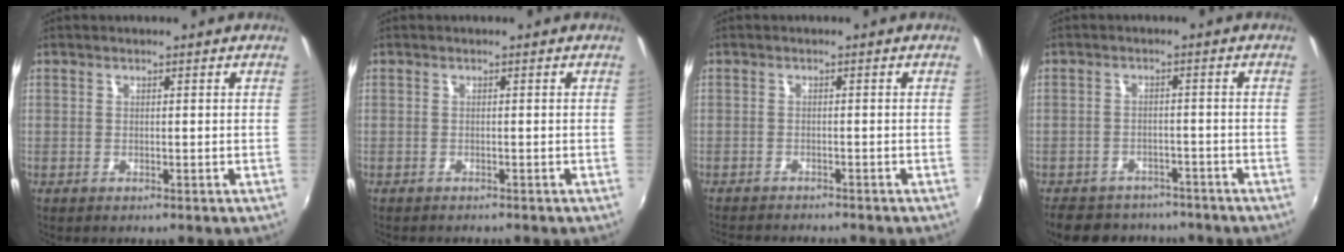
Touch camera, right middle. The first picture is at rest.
{"total": 1.2, "force": [-1.1, 0.3, 0.2], "torque": [-0.008, -0.007, -0.017]}
{"total": 6.2, "force": [-5.8, 0.8, 2.1], "torque": [-0.053, -0.018, -0.090]}
{"total": 12.5, "force": [-10.4, 5.6, 3.9], "torque": [-0.096, 0.005, -0.145]}